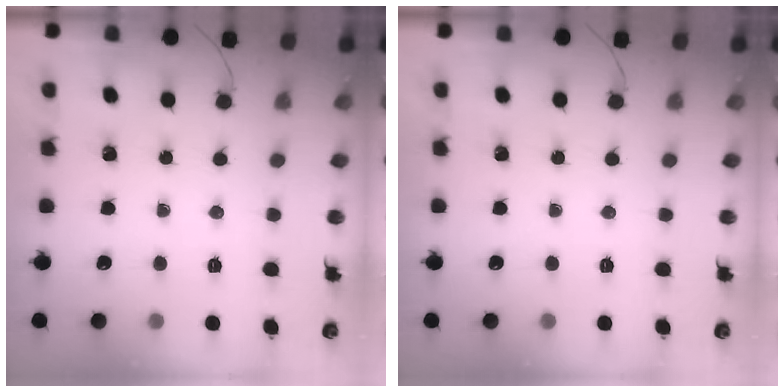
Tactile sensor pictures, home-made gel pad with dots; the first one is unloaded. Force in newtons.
{"total": 0.0}